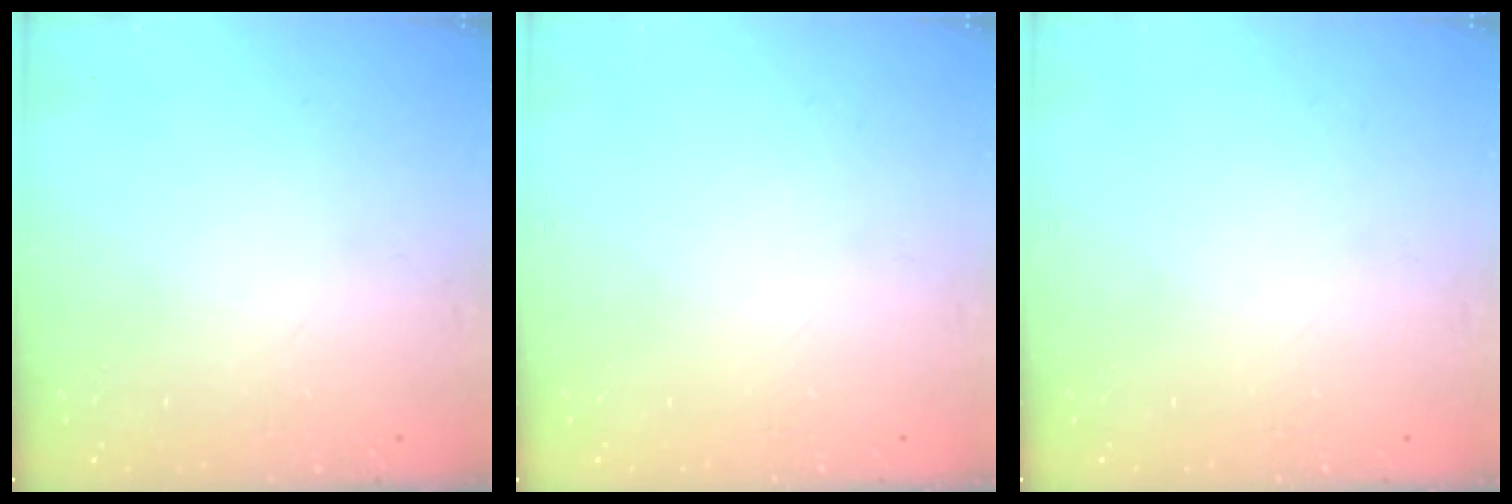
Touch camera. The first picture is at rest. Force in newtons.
{"total": 0.0}
{"total": 0.0}